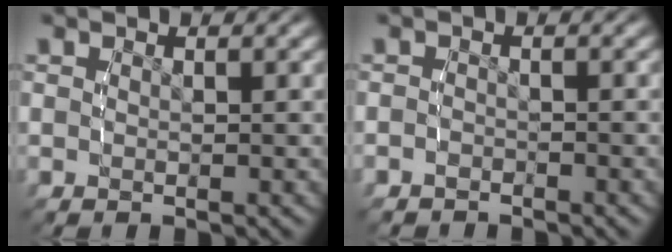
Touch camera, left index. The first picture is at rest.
{"total": 1.4, "force": [-1.3, 0.2, -0.3], "torque": [-0.001, -0.008, -0.019]}